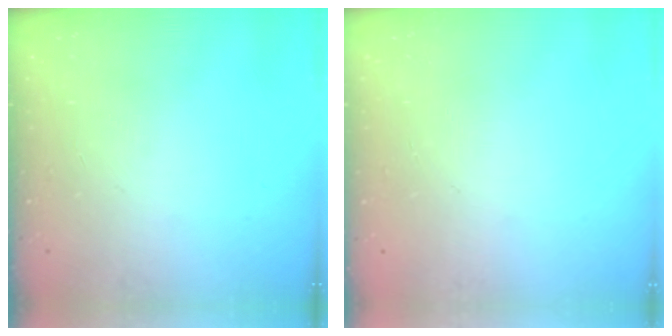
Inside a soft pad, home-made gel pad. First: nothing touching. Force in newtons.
{"total": 0.0}